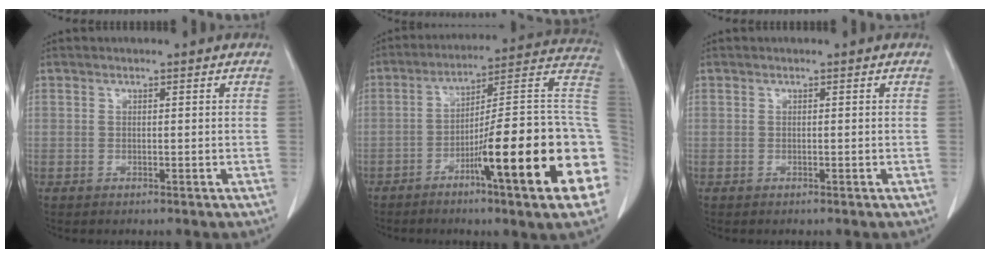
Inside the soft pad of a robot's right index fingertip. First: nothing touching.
{"total": 23.0, "force": [-7.3, 1.0, 21.7], "torque": [-0.225, 0.009, -0.111]}
{"total": 0.0}